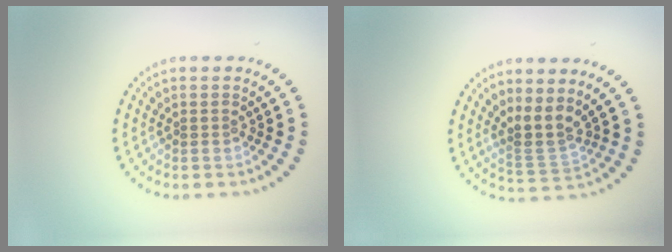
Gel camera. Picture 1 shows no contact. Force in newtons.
{"total": 2.9, "press": 1.9, "slide": 2.1}